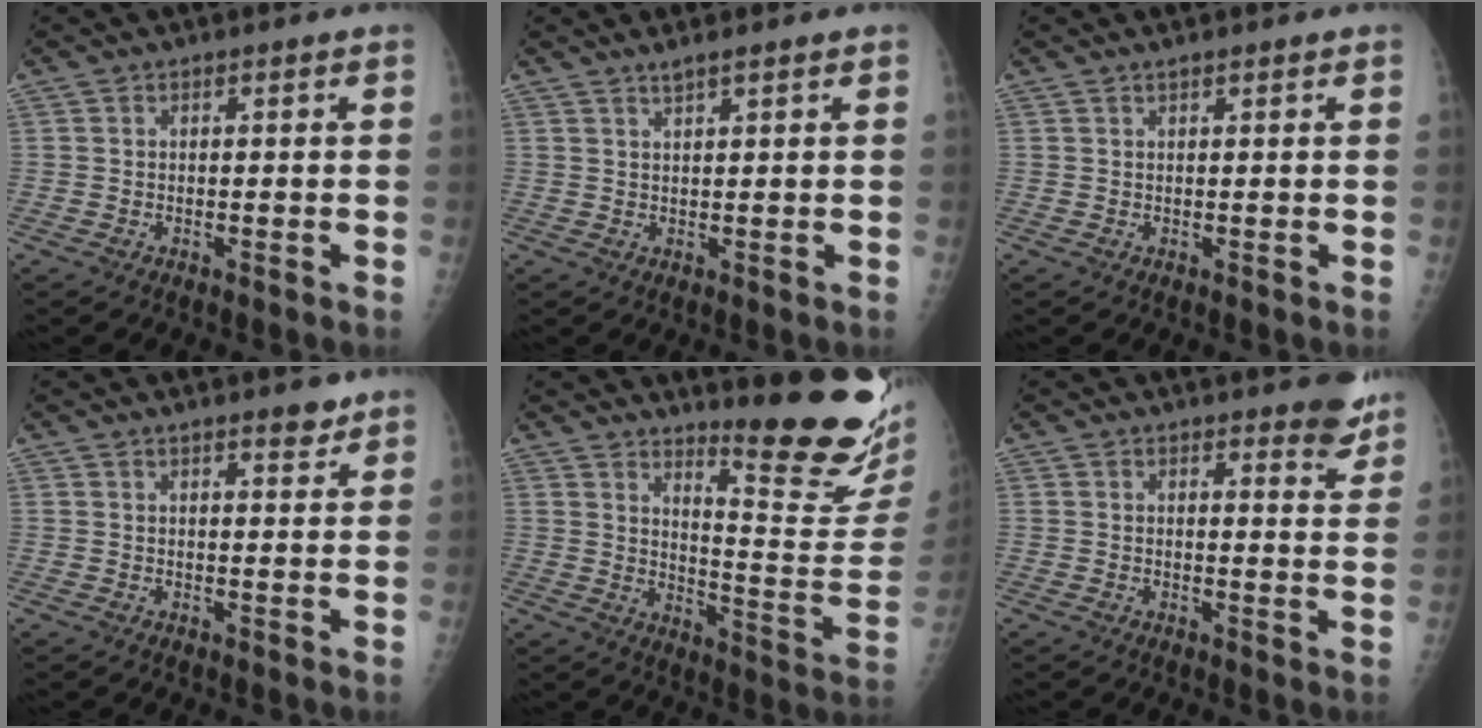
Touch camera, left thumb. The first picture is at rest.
{"total": 1.7, "force": [1.3, 0.0, 1.0], "torque": [-0.013, -0.005, 0.027]}
{"total": 0.6, "force": [0.4, 0.0, 0.4], "torque": [-0.001, 0.000, 0.009]}
{"total": 3.3, "force": [2.6, 0.8, 1.8], "torque": [-0.007, -0.016, 0.036]}
{"total": 18.6, "force": [14.6, 2.4, 11.2], "torque": [-0.130, -0.157, 0.204]}
{"total": 5.2, "force": [4.3, 1.6, 2.4], "torque": [-0.006, -0.029, 0.044]}